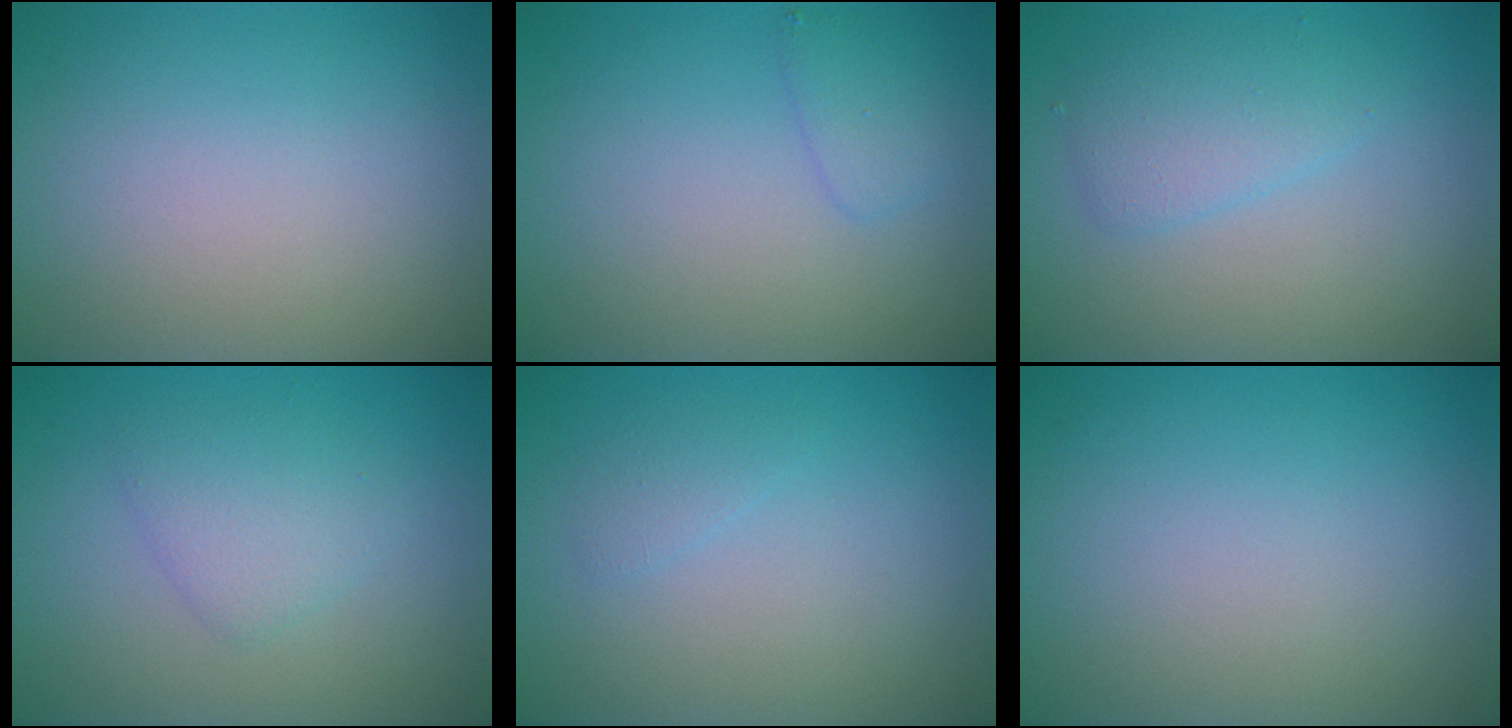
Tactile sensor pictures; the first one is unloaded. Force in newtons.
{"total": 1.4, "press": 1.4, "slide": 0.1}
{"total": 2.6, "press": 2.6, "slide": 0.0}
{"total": 2.4, "press": 2.4, "slide": 0.1}
{"total": 0.9, "press": 0.9, "slide": 0.1}
{"total": 0.0}